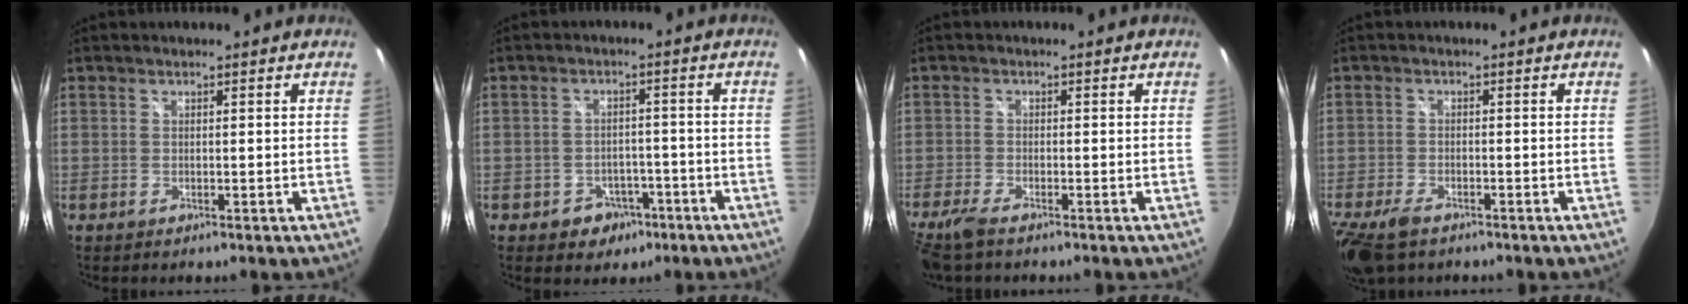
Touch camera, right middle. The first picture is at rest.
{"total": 5.8, "force": [-3.3, 4.5, 1.5], "torque": [-0.042, 0.013, -0.032]}
{"total": 5.3, "force": [-4.1, 0.7, 3.2], "torque": [-0.084, -0.021, -0.082]}
{"total": 8.5, "force": [-6.0, 3.5, 4.8], "torque": [-0.130, -0.032, -0.114]}